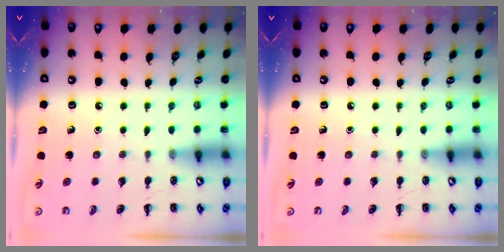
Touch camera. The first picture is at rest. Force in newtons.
{"total": 0.0}